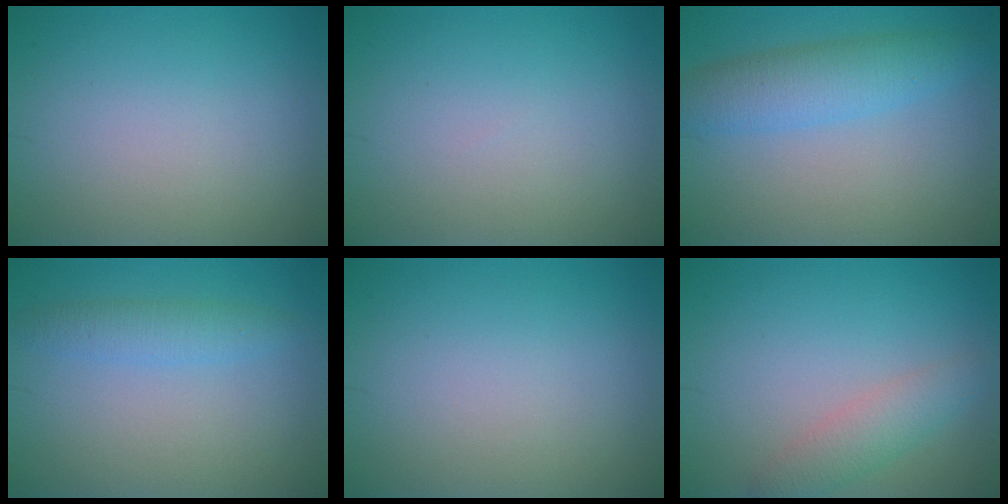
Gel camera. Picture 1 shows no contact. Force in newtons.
{"total": 0.0}
{"total": 4.4, "press": 4.4, "slide": 0.1}
{"total": 2.2, "press": 2.2, "slide": 0.2}
{"total": 0.0}
{"total": 2.7, "press": 2.7, "slide": 0.0}